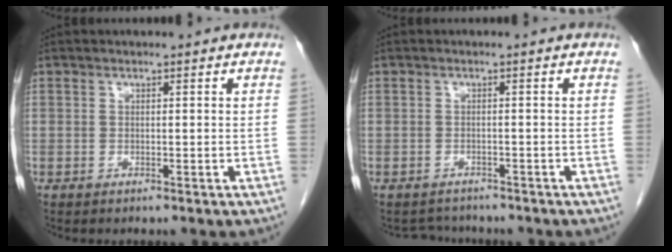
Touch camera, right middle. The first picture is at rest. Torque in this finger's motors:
{"motor_torque": [-0.34, -0.43, -0.15, -0.04]}